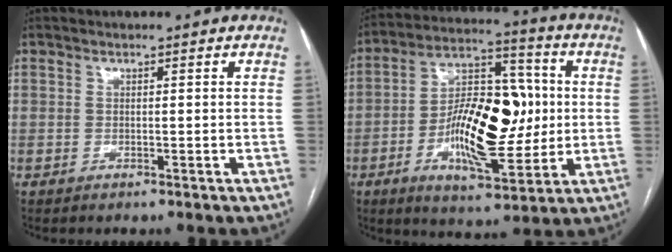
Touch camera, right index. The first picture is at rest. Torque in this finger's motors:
{"motor_torque": [1.71, 0.37, 0.37, 0.13]}